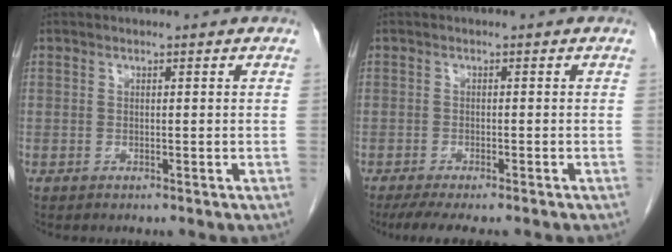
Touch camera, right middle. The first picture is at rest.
{"total": 7.4, "force": [-6.0, 1.4, 4.1], "torque": [-0.055, -0.012, -0.092]}